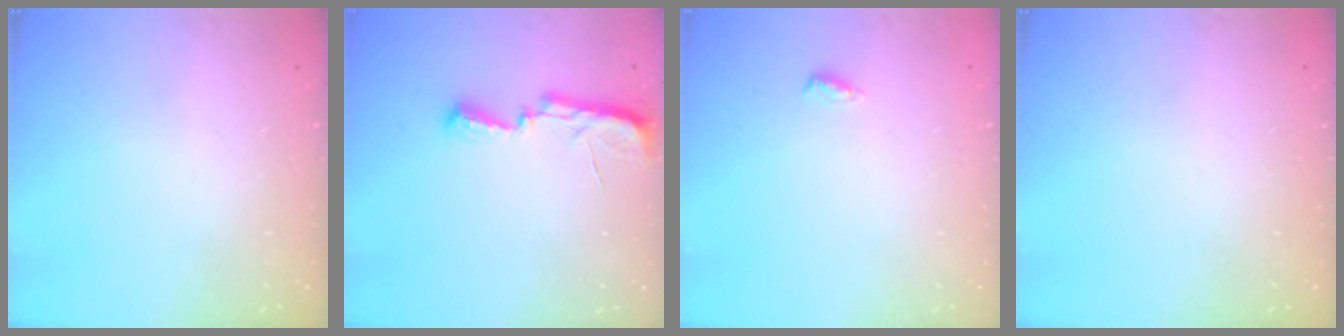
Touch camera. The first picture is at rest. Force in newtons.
{"total": 7.7, "press": 7.6, "slide": 1.0}
{"total": 3.8, "press": 3.6, "slide": 1.2}
{"total": 0.0}